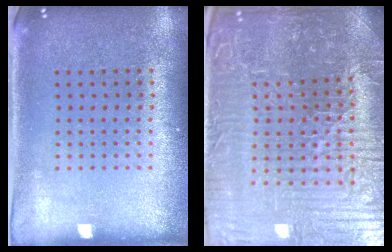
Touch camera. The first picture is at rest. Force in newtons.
{"total": 5.9, "press": 5.7, "slide": 1.8}